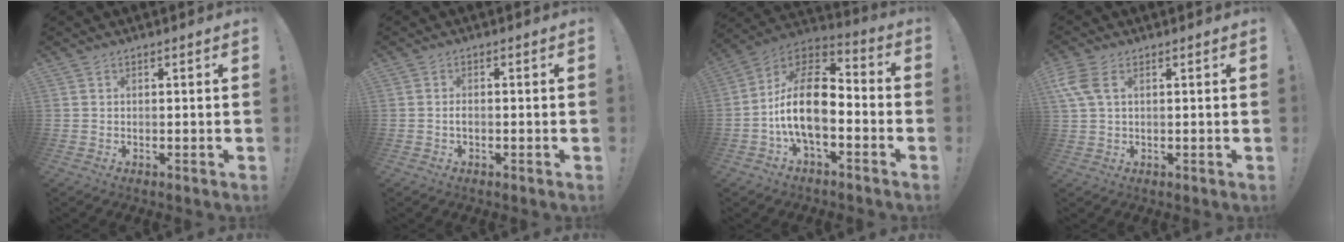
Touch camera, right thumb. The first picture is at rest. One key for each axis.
{"total": 1.1, "fx": -0.5, "fy": 0.3, "fz": 0.9, "tx": -0.020, "ty": 0.003, "tz": -0.009}
{"total": 17.6, "fx": -3.5, "fy": 9.4, "fz": 14.5, "tx": -0.277, "ty": 0.023, "tz": -0.055}
{"total": 6.0, "fx": 2.2, "fy": 3.2, "fz": 4.6, "tx": -0.118, "ty": 0.000, "tz": 0.040}